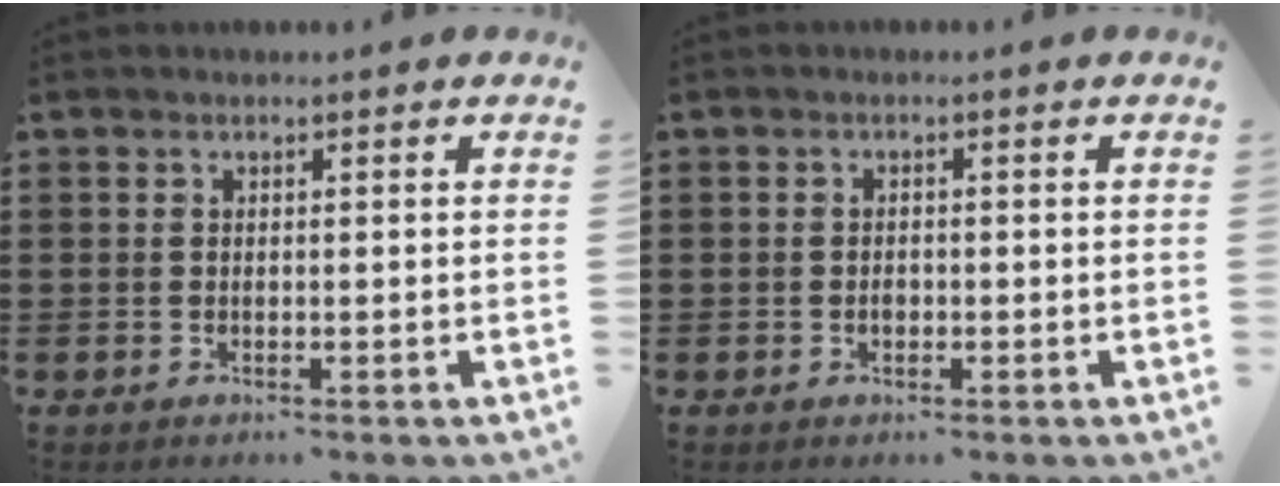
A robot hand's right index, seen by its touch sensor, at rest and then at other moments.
{"total": 1.1, "force": [-0.3, 0.9, 0.5], "torque": [-0.012, 0.003, -0.005]}